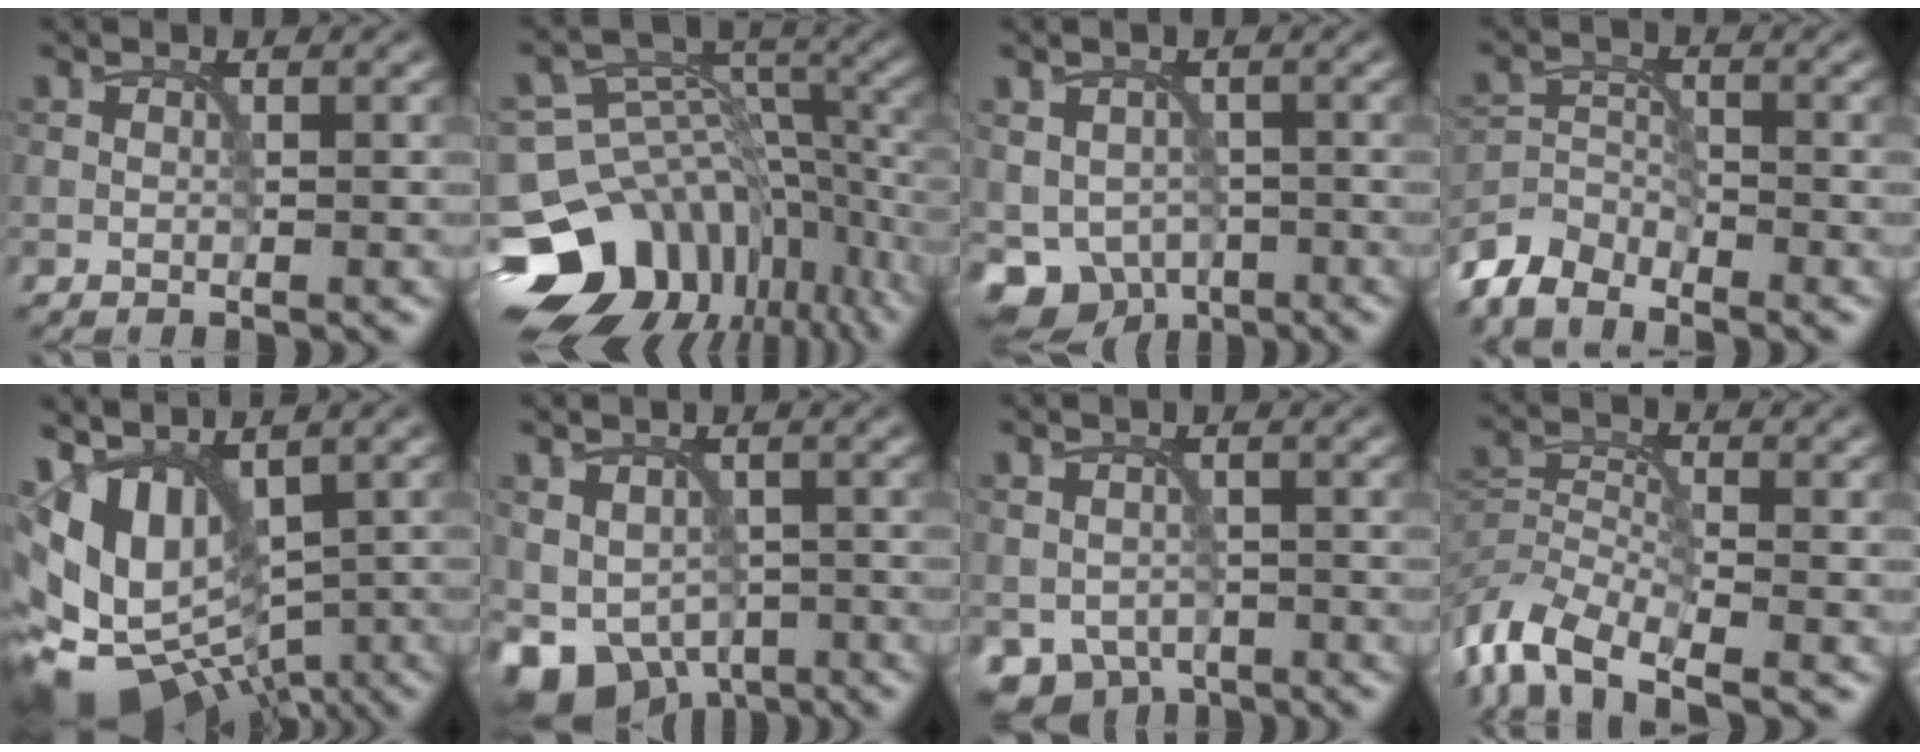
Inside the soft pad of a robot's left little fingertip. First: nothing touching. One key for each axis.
{"total": 14.9, "fx": -8.8, "fy": 10.6, "fz": 5.8, "tx": -0.147, "ty": 0.007, "tz": -0.137}
{"total": 5.1, "fx": -1.9, "fy": 4.1, "fz": 2.4, "tx": -0.040, "ty": -0.013, "tz": -0.029}
{"total": 4.3, "fx": -4.0, "fy": 1.4, "fz": 1.0, "tx": -0.019, "ty": -0.005, "tz": -0.090}
{"total": 11.6, "fx": -1.7, "fy": 7.0, "fz": 9.1, "tx": -0.149, "ty": 0.001, "tz": -0.006}
{"total": 5.7, "fx": -2.1, "fy": 4.3, "fz": 3.2, "tx": -0.058, "ty": -0.015, "tz": -0.030}
{"total": 3.7, "fx": -2.0, "fy": 2.6, "fz": 1.5, "tx": -0.022, "ty": -0.017, "tz": -0.030}
{"total": 7.1, "fx": -5.0, "fy": 2.8, "fz": 4.2, "tx": -0.084, "ty": -0.004, "tz": -0.109}